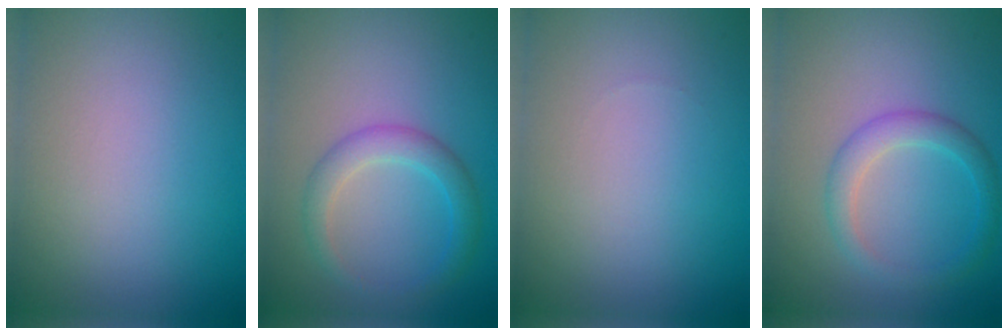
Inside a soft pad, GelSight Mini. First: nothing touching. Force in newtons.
{"total": 2.8, "press": 2.8, "slide": 0.0}
{"total": 0.0}
{"total": 2.7, "press": 2.7, "slide": 0.1}